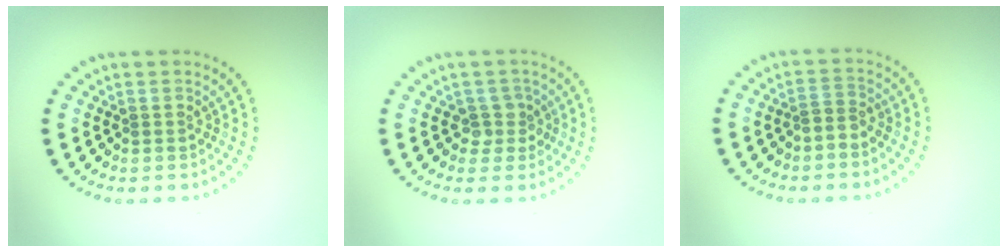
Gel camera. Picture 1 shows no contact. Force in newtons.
{"total": 1.7, "press": 1.2, "slide": 1.1}
{"total": 1.0, "press": 0.6, "slide": 0.8}